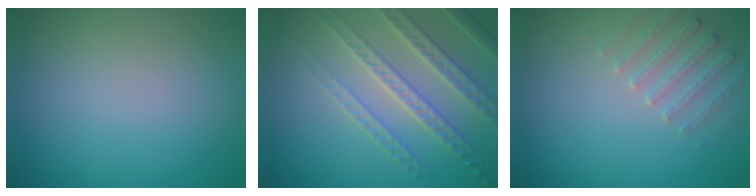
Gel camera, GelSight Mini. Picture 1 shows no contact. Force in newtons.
{"total": 4.1, "press": 4.0, "slide": 0.8}
{"total": 2.3, "press": 2.2, "slide": 0.6}